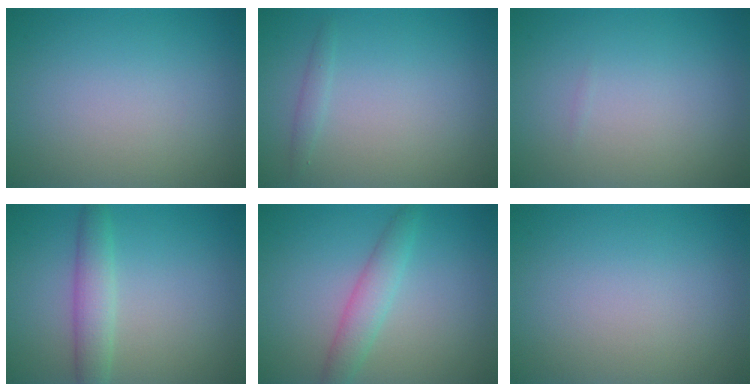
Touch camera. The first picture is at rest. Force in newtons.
{"total": 0.8, "press": 0.8, "slide": 0.0}
{"total": 0.0}
{"total": 2.9, "press": 2.9, "slide": 0.2}
{"total": 2.7, "press": 2.7, "slide": 0.1}
{"total": 0.0}